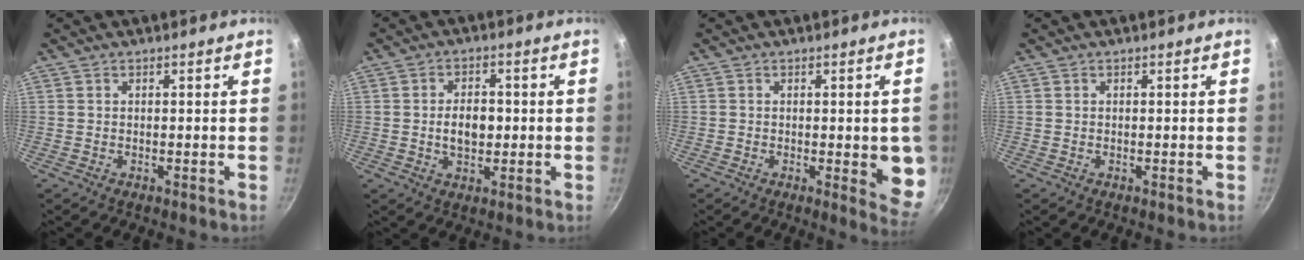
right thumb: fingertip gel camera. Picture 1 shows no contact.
{"total": 6.1, "force": [-0.1, 3.8, 4.7], "torque": [-0.060, 0.007, -0.005]}
{"total": 8.2, "force": [-0.8, 2.7, 7.7], "torque": [-0.069, -0.013, -0.009]}
{"total": 0.0}